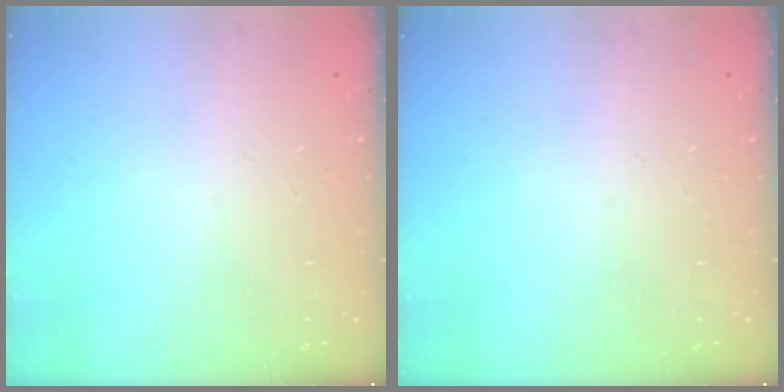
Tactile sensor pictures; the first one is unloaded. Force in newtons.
{"total": 0.0}